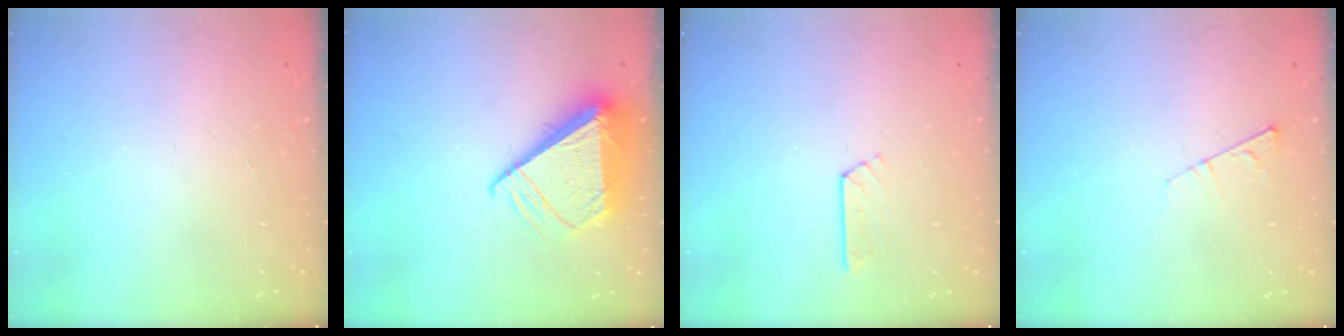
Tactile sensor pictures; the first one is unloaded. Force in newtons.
{"total": 9.8, "press": 9.7, "slide": 1.1}
{"total": 3.3, "press": 3.3, "slide": 0.4}
{"total": 3.5, "press": 3.4, "slide": 0.4}